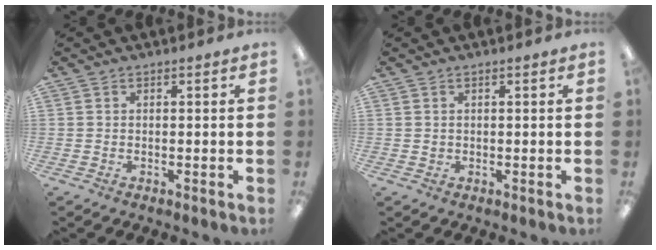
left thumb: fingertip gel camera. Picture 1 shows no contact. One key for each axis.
{"total": 0.6, "fx": 0.3, "fy": 0.4, "fz": 0.3, "tx": -0.007, "ty": 0.002, "tz": 0.006}